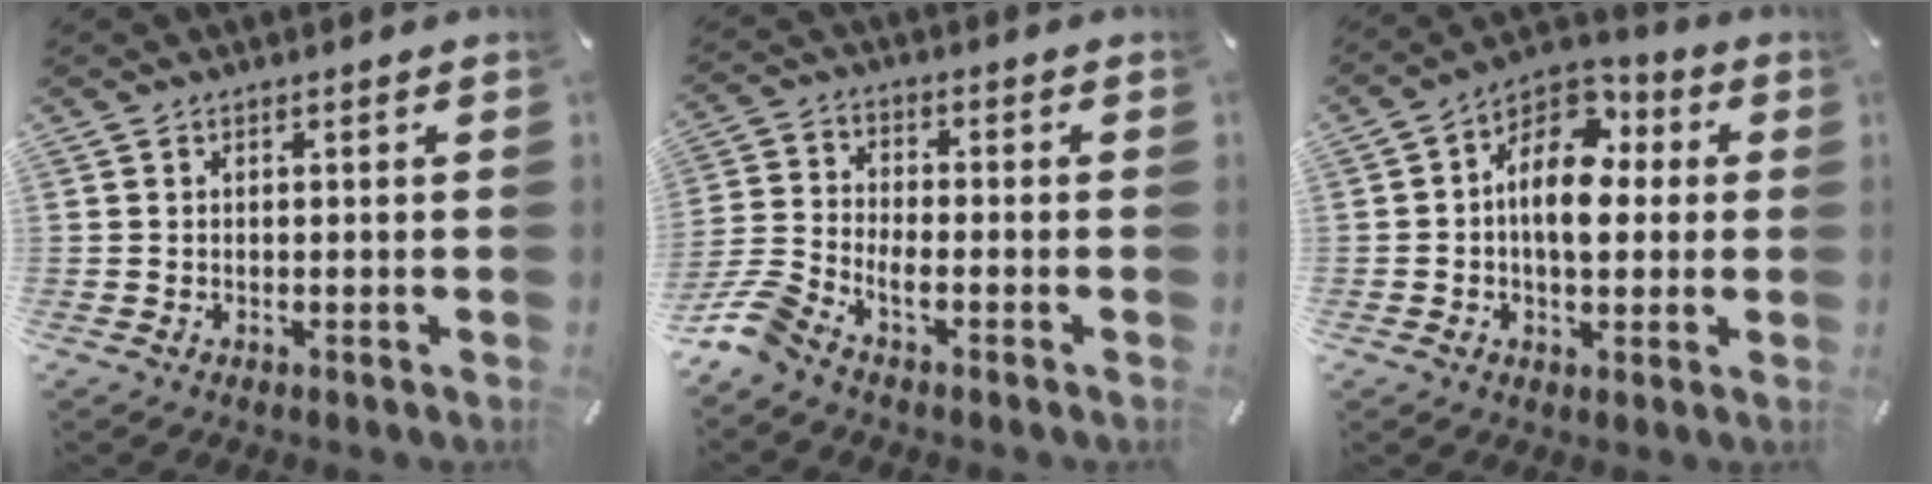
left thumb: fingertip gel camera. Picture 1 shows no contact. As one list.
[{"total": 7.4, "force": [-5.0, 3.3, 4.4], "torque": [-0.110, 0.002, -0.098]}, {"total": 12.7, "force": [1.2, 9.2, 8.7], "torque": [-0.144, -0.016, 0.018]}]